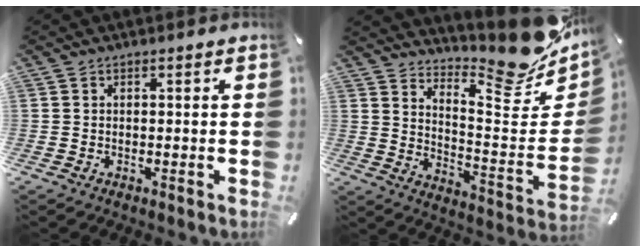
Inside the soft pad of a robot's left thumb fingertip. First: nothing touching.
{"total": 16.9, "force": [14.4, 4.7, 7.5], "torque": [-0.067, -0.156, 0.235]}